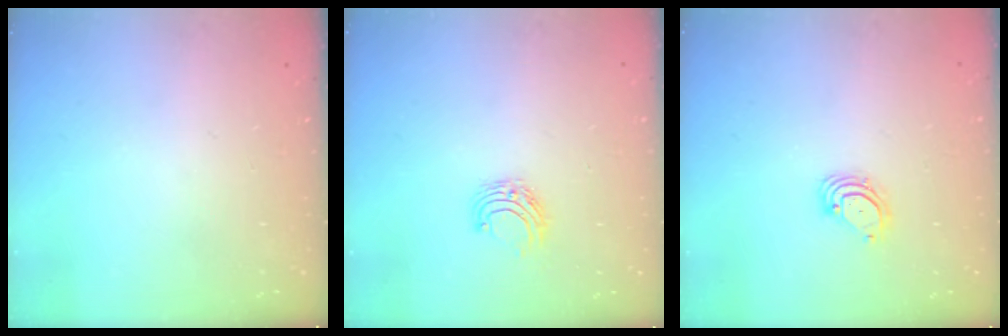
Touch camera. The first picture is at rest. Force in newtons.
{"total": 6.4, "press": 6.3, "slide": 0.7}
{"total": 3.4, "press": 3.4, "slide": 0.3}